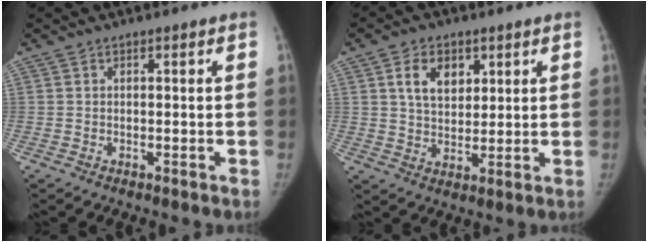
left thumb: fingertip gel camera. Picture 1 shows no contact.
{"total": 7.6, "force": [3.2, 5.1, 4.7], "torque": [-0.058, -0.017, 0.057]}